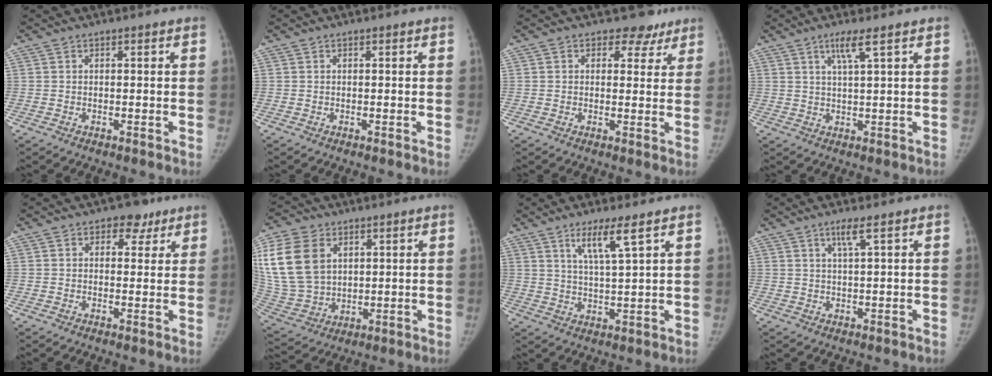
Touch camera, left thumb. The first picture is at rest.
{"total": 0.0}
{"total": 4.6, "force": [3.1, 3.3, 0.8], "torque": [0.020, -0.013, 0.038]}
{"total": 4.0, "force": [2.3, 0.0, 3.3], "torque": [-0.073, -0.012, 0.048]}
{"total": 4.6, "force": [2.4, 3.4, 1.9], "torque": [0.004, -0.006, 0.028]}
{"total": 19.4, "force": [6.4, 13.9, 11.9], "torque": [-0.250, -0.011, 0.135]}
{"total": 6.6, "force": [3.9, 0.2, 5.3], "torque": [-0.104, -0.030, 0.077]}
{"total": 2.9, "force": [1.7, 0.0, 2.4], "torque": [-0.056, -0.006, 0.035]}